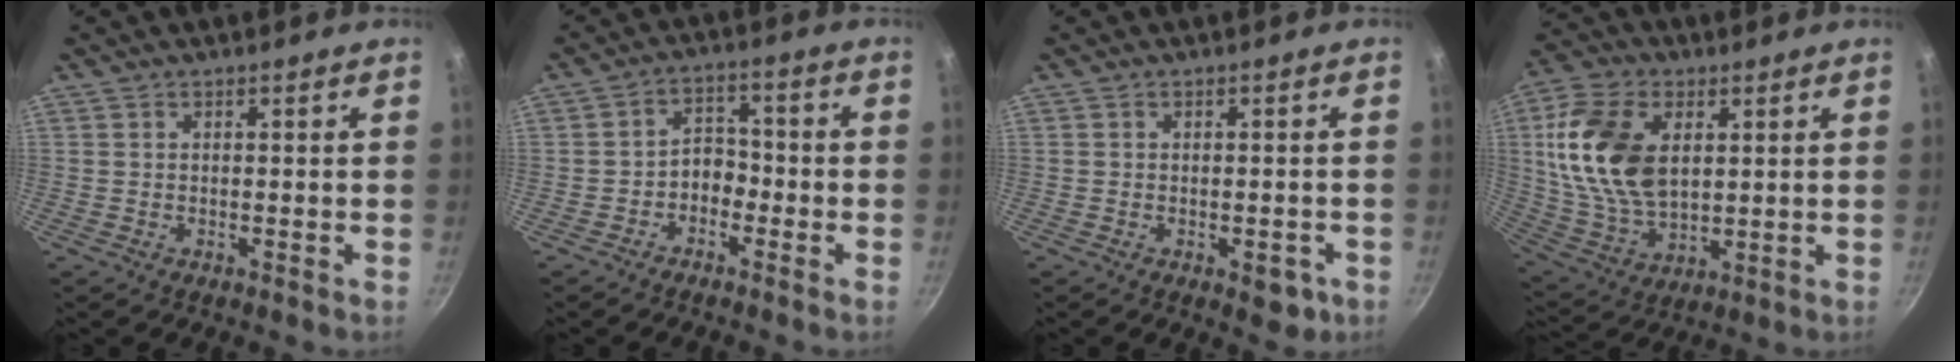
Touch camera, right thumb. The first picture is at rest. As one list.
[{"total": 4.5, "force": [-2.1, 3.2, 2.3], "torque": [-0.009, 0.031, -0.041]}, {"total": 4.2, "force": [-1.9, 2.1, 3.0], "torque": [-0.018, 0.011, -0.018]}, {"total": 18.2, "force": [3.8, 11.4, 13.7], "torque": [-0.248, -0.006, 0.081]}]